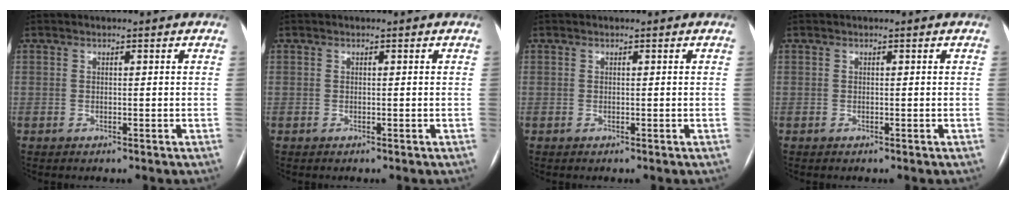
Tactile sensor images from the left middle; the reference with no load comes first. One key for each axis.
{"total": 0.0}
{"total": 0.0}
{"total": 0.0}